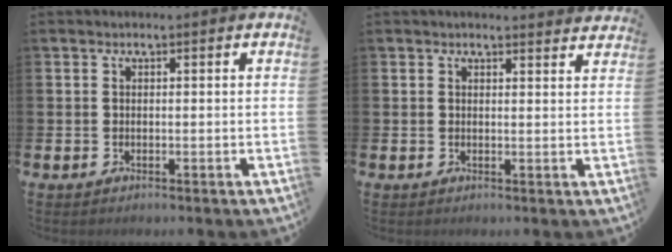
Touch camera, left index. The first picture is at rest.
{"total": 1.9, "force": [1.9, 0.0, 0.0], "torque": [0.006, -0.013, 0.032]}